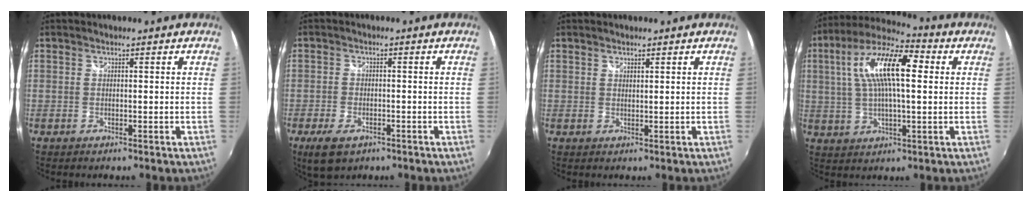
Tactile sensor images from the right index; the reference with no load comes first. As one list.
[{"total": 6.3, "force": [-3.6, 3.3, 3.9], "torque": [-0.097, -0.017, -0.062]}, {"total": 0.9, "force": [0.7, 0.3, 0.4], "torque": [-0.004, 0.001, 0.012]}, {"total": 15.9, "force": [3.6, 5.3, 14.5], "torque": [-0.271, 0.028, 0.053]}]